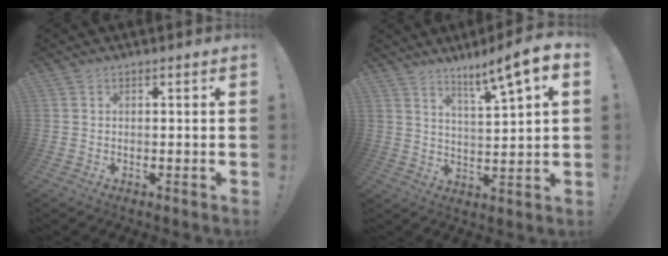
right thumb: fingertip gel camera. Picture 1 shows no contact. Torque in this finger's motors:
{"motor_torque": [-0.15, 1.82, 0.75, 0.56, 0.03]}